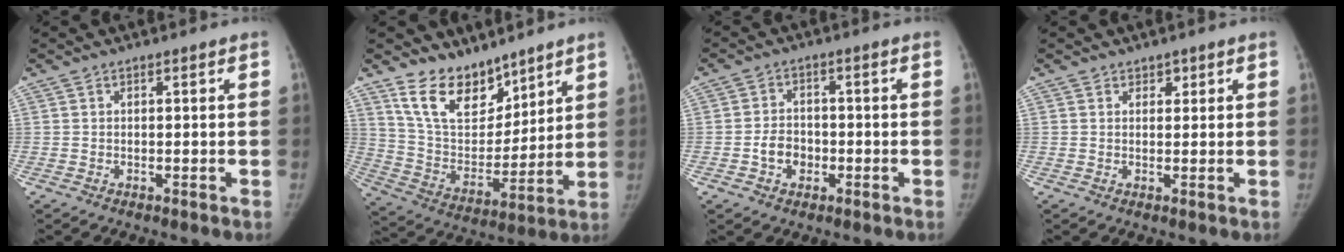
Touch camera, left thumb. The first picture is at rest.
{"total": 14.7, "force": [11.0, 7.7, 6.0], "torque": [-0.064, -0.072, 0.217]}
{"total": 4.8, "force": [-1.5, 3.8, 2.6], "torque": [-0.025, 0.015, -0.030]}
{"total": 1.5, "force": [1.0, 1.0, 0.5], "torque": [0.007, -0.005, 0.013]}